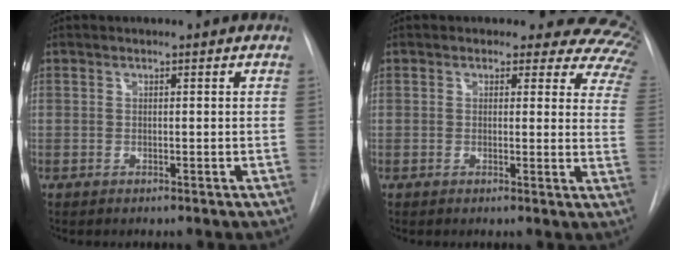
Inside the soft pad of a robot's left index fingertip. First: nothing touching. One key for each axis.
{"total": 12.3, "fx": 10.1, "fy": 6.0, "fz": 3.8, "tx": -0.017, "ty": -0.033, "tz": 0.071}